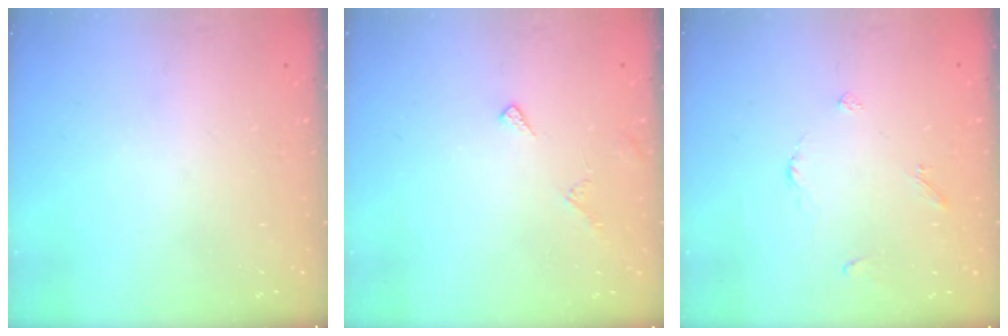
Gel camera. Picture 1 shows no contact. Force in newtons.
{"total": 4.6, "press": 4.6, "slide": 0.4}
{"total": 2.9, "press": 2.9, "slide": 0.5}